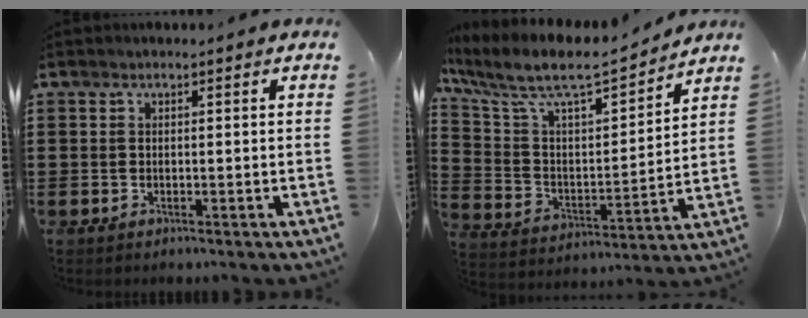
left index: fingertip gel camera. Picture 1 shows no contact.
{"total": 8.5, "force": [7.0, 1.9, 4.5], "torque": [-0.121, -0.051, 0.113]}